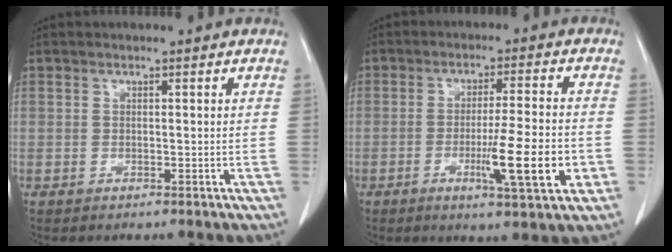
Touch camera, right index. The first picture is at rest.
{"total": 9.8, "force": [-2.9, 0.1, 9.4], "torque": [-0.147, -0.017, -0.045]}